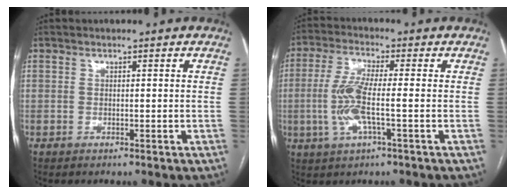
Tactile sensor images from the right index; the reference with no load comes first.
{"total": 8.0, "force": [-1.3, 1.0, 7.8], "torque": [-0.171, 0.001, -0.032]}